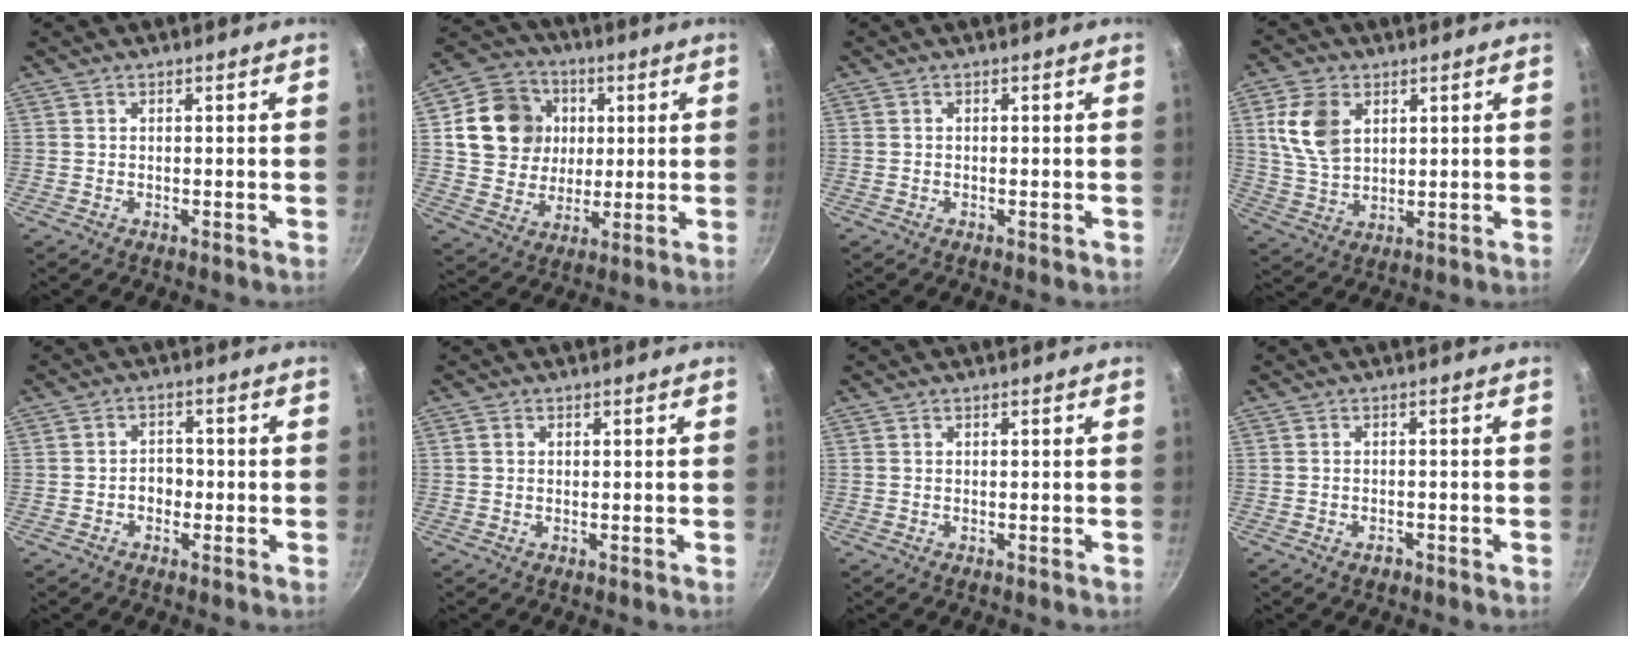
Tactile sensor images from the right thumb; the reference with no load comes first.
{"total": 15.5, "force": [3.1, 13.6, 6.8], "torque": [-0.095, 0.007, 0.052]}
{"total": 0.0}
{"total": 10.1, "force": [3.3, 6.8, 6.6], "torque": [-0.115, -0.015, 0.068]}
{"total": 3.1, "force": [-1.0, 2.4, 1.7], "torque": [-0.003, 0.015, -0.017]}
{"total": 0.9, "force": [0.2, 0.8, 0.4], "torque": [-0.005, 0.003, 0.002]}
{"total": 0.0}
{"total": 1.5, "force": [-1.0, 1.0, 0.6], "torque": [-0.008, 0.011, -0.013]}